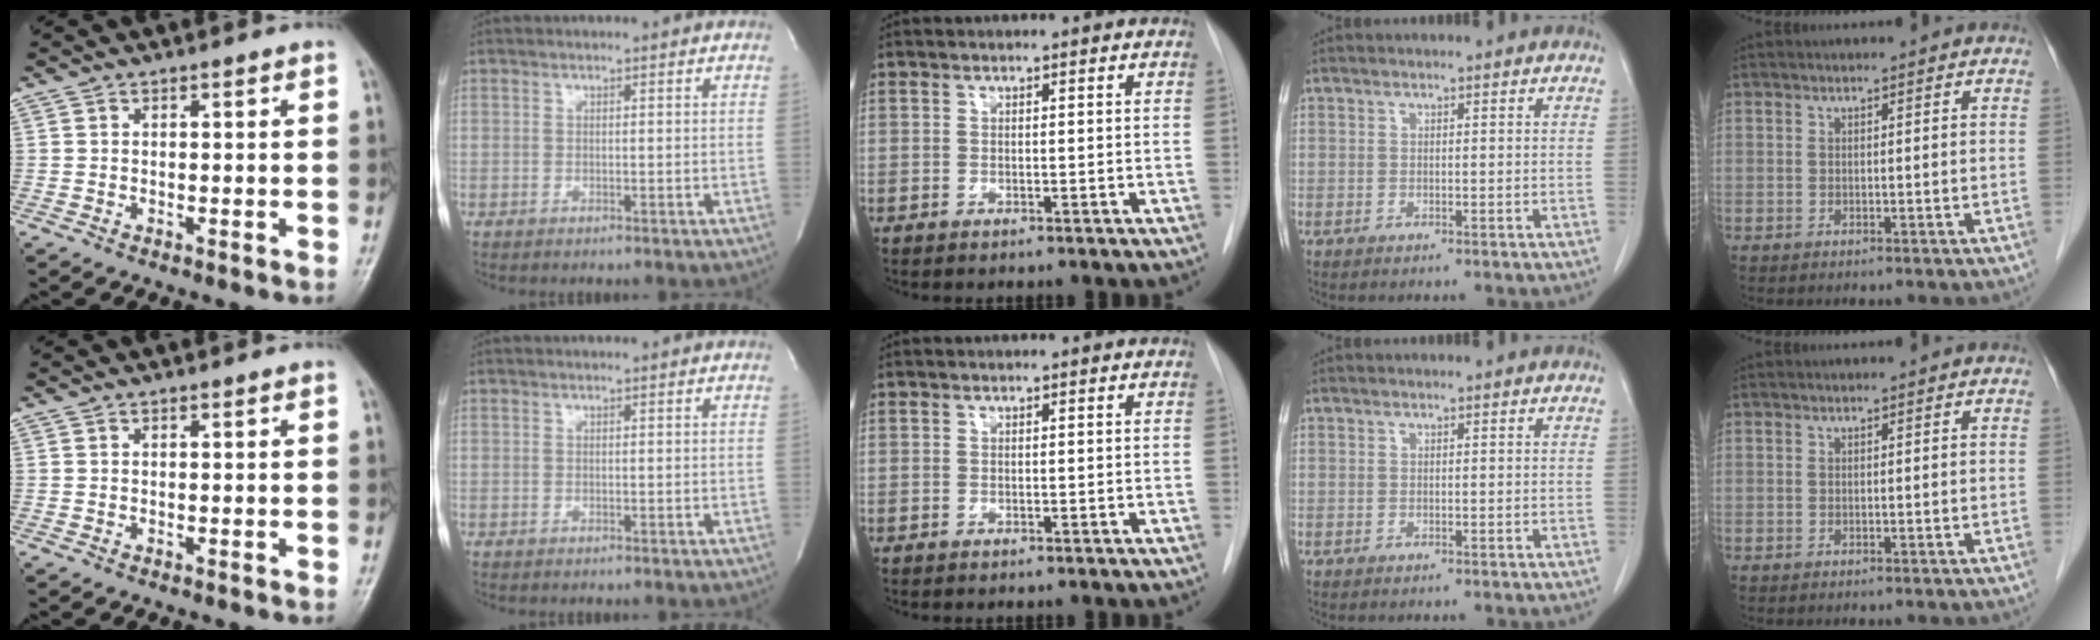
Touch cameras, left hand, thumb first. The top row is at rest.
{}